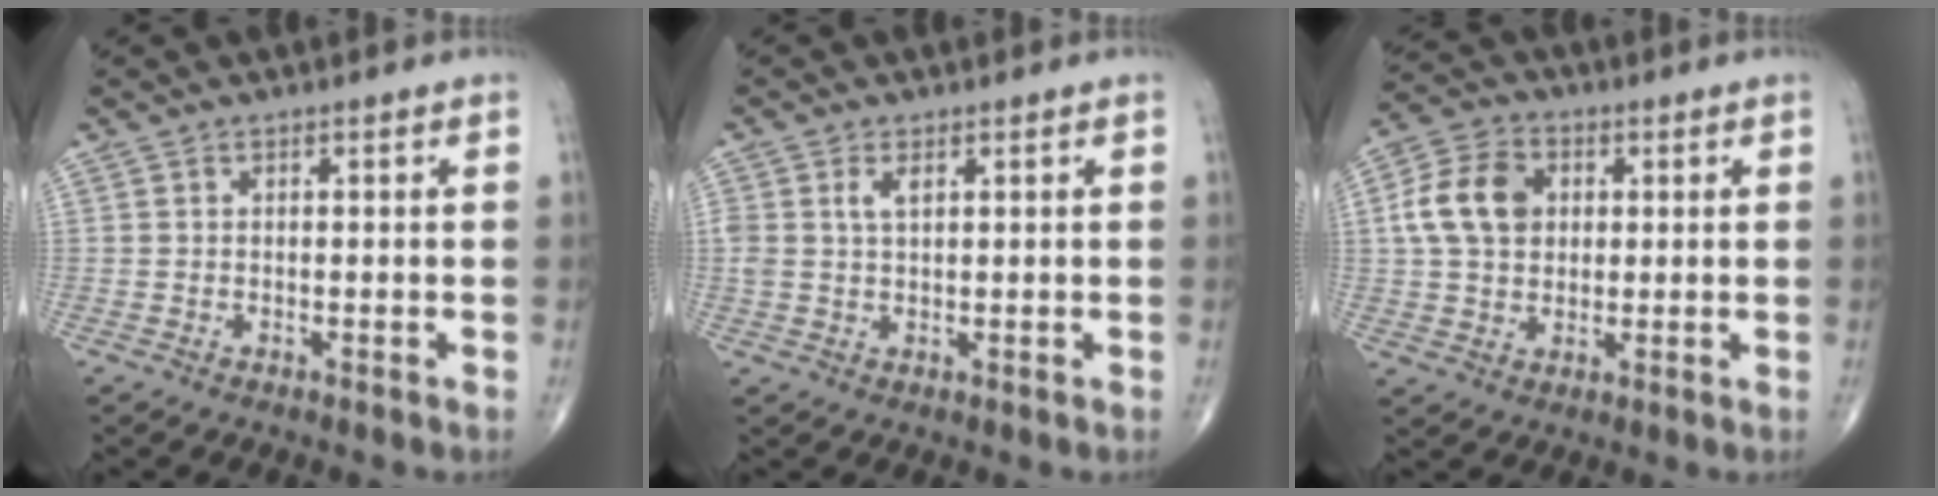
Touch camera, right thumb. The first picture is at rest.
{"total": 2.7, "force": [1.1, 1.4, 2.1], "torque": [-0.043, 0.003, 0.025]}
{"total": 10.9, "force": [1.9, 8.2, 7.0], "torque": [-0.117, 0.010, 0.029]}